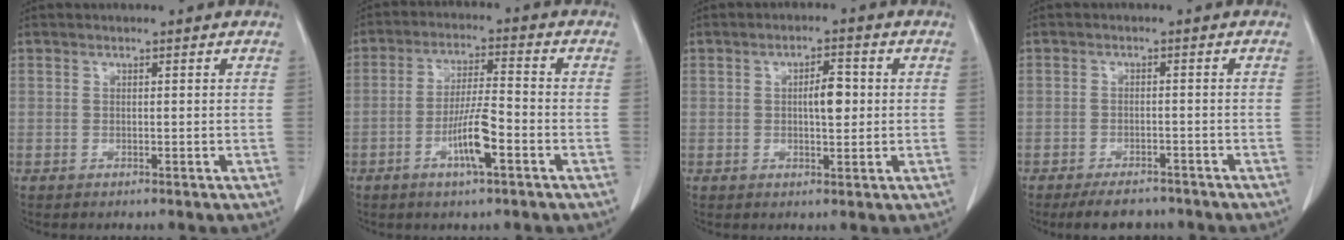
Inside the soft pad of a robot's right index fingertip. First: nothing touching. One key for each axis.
{"total": 7.5, "fx": -3.1, "fy": 0.8, "fz": 6.8, "tx": -0.130, "ty": 0.000, "tz": -0.056}
{"total": 4.2, "fx": 0.4, "fy": 1.4, "fz": 3.9, "tx": -0.062, "ty": 0.005, "tz": 0.006}
{"total": 4.2, "fx": -3.6, "fy": 1.8, "fz": 1.4, "tx": -0.022, "ty": -0.001, "tz": -0.053}